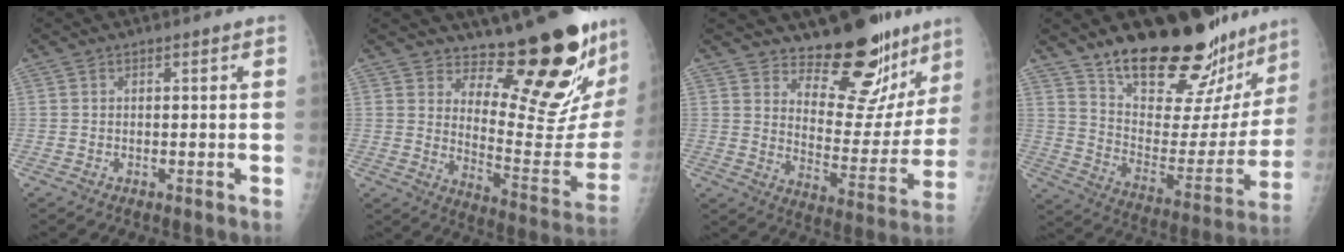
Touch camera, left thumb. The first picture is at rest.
{"total": 20.1, "force": [14.8, 5.5, 12.4], "torque": [-0.134, -0.157, 0.211]}
{"total": 18.3, "force": [14.8, 7.4, 7.9], "torque": [-0.047, -0.129, 0.205]}
{"total": 28.6, "force": [22.3, 10.4, 14.5], "torque": [-0.180, -0.116, 0.329]}